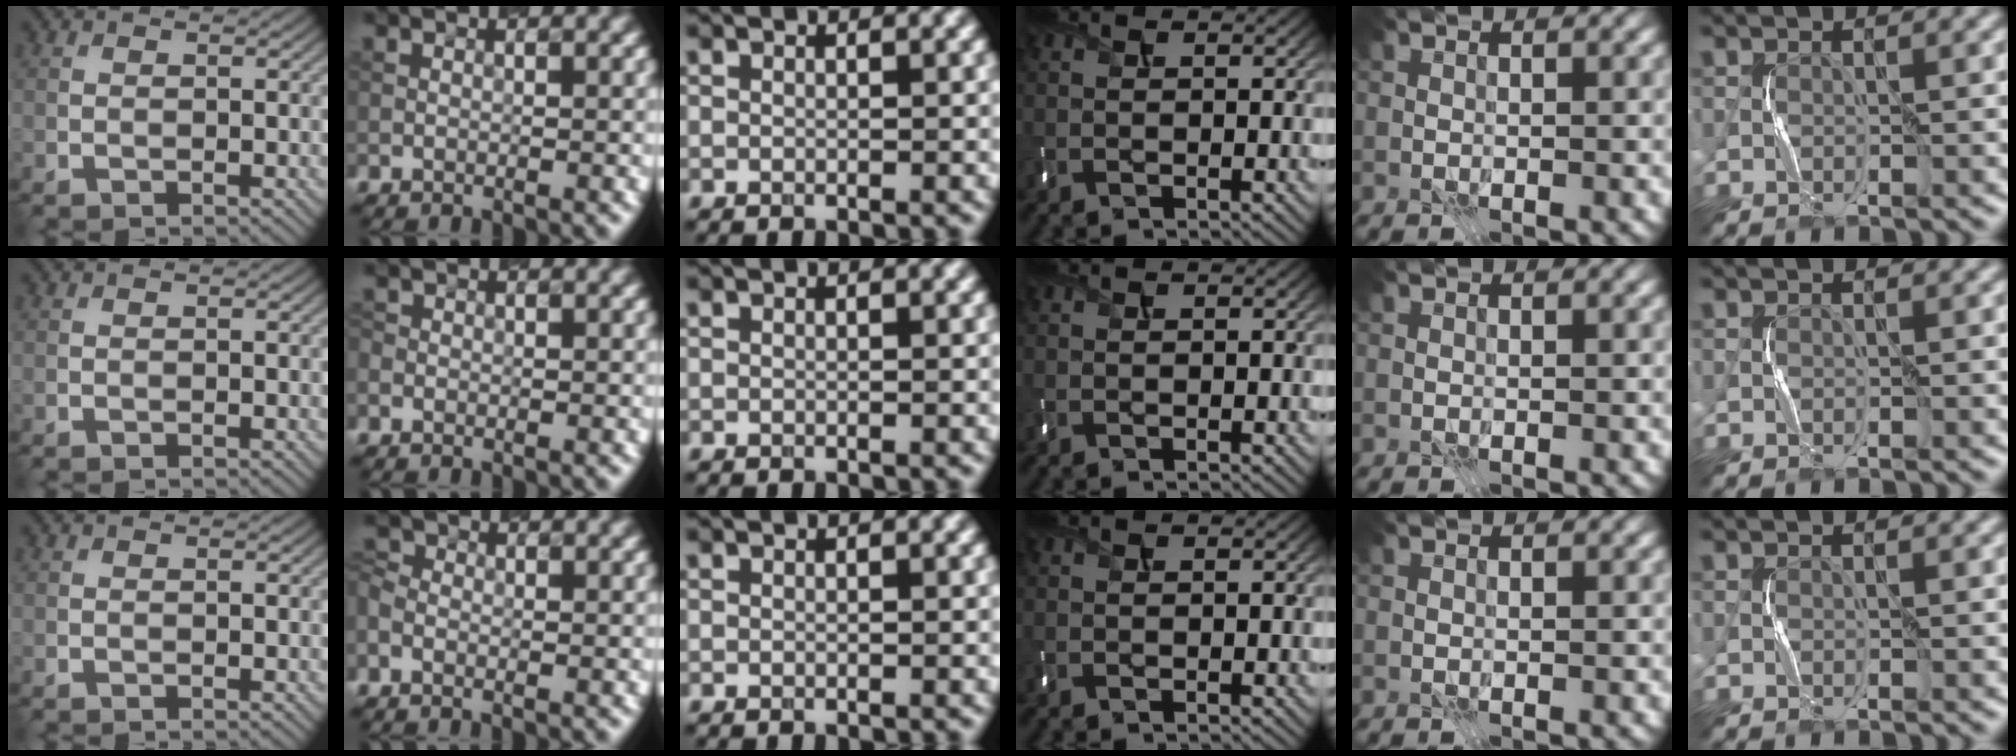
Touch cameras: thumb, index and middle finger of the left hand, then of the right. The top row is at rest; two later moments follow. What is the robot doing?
{"motion": "press", "object": "mouse"}